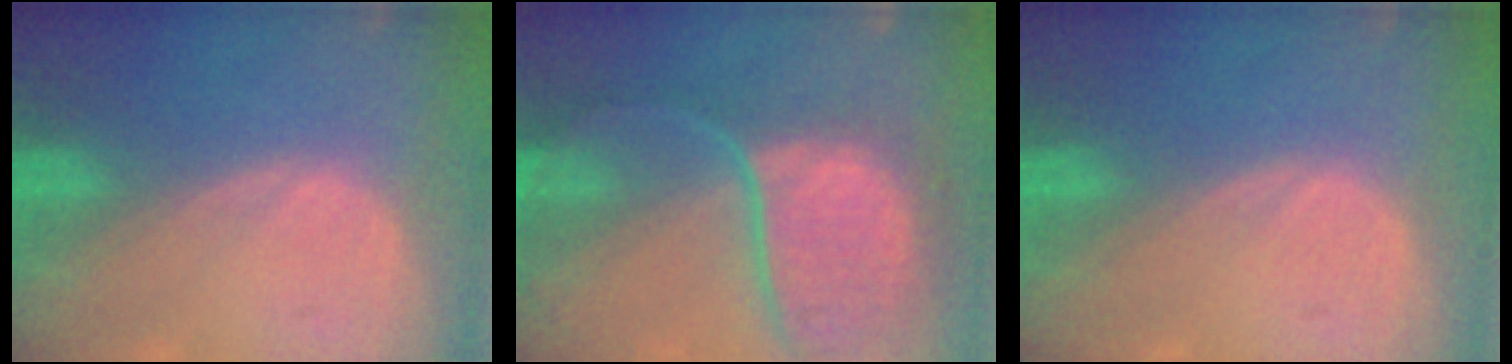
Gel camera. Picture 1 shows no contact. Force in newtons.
{"total": 12.2, "press": 9.9, "slide": 7.0}
{"total": 0.0}